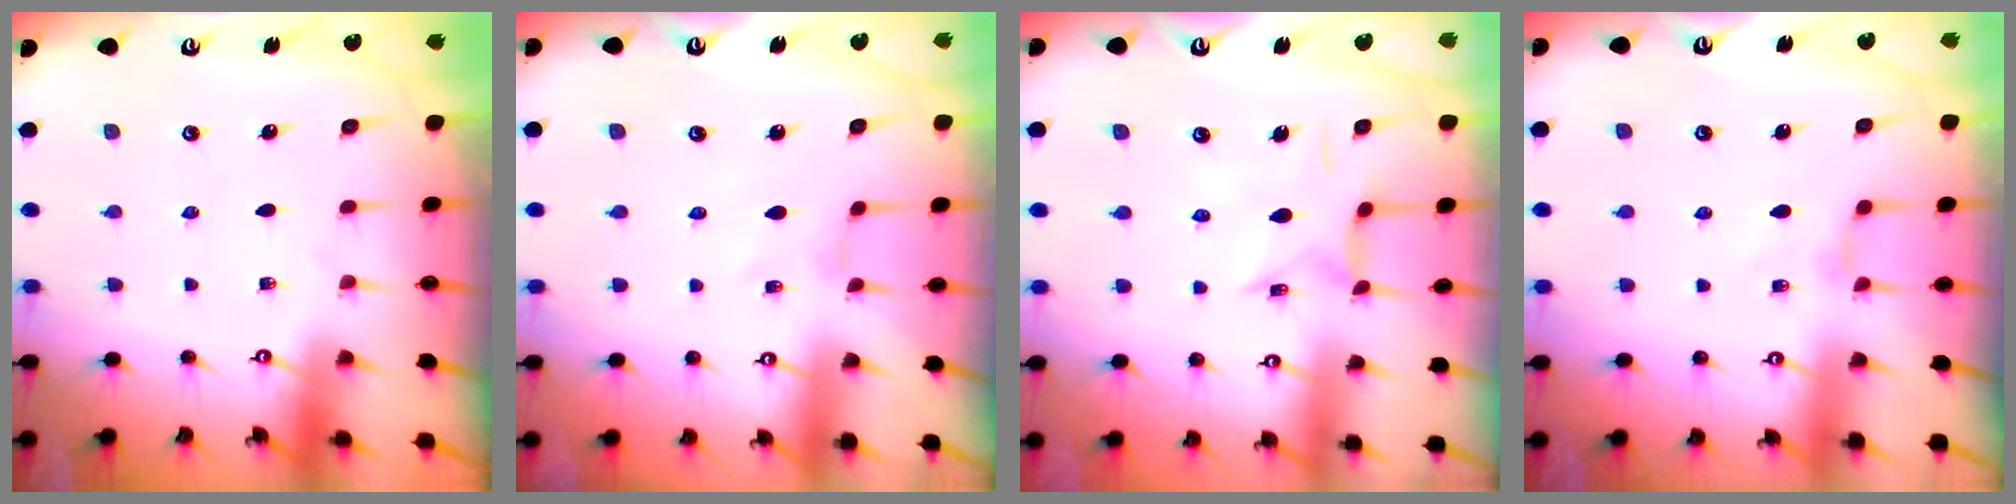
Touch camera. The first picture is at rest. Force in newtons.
{"total": 1.1, "press": 1.0, "slide": 0.2}
{"total": 8.2, "press": 8.2, "slide": 0.5}
{"total": 2.9, "press": 2.9, "slide": 0.5}